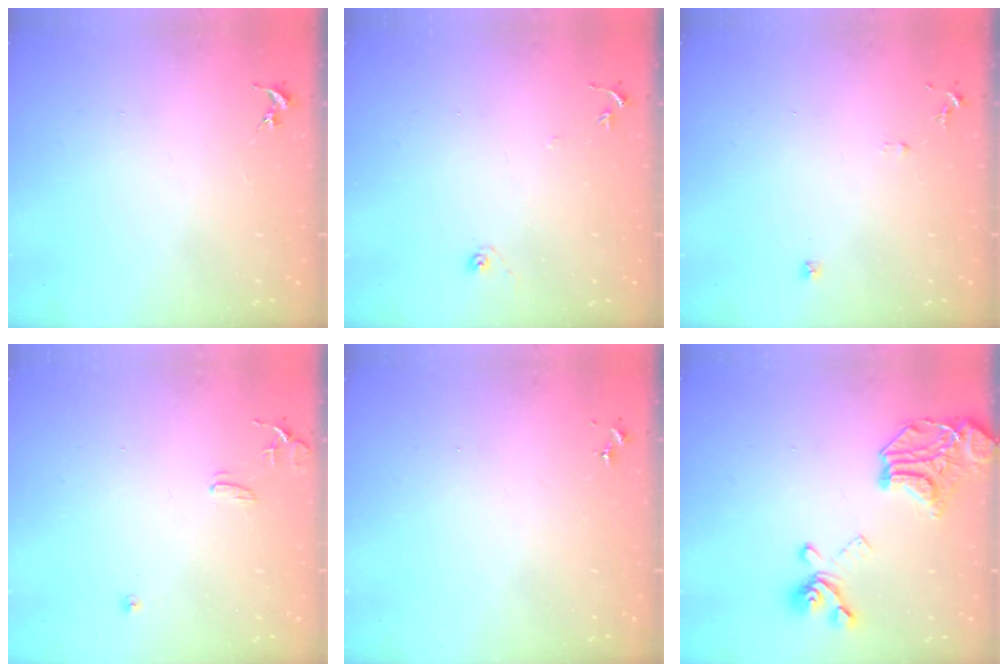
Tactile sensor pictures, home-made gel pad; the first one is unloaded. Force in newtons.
{"total": 5.9, "press": 5.9, "slide": 0.6}
{"total": 5.6, "press": 5.5, "slide": 0.6}
{"total": 8.5, "press": 8.5, "slide": 0.8}
{"total": 0.0}
{"total": 18.3, "press": 18.1, "slide": 2.4}